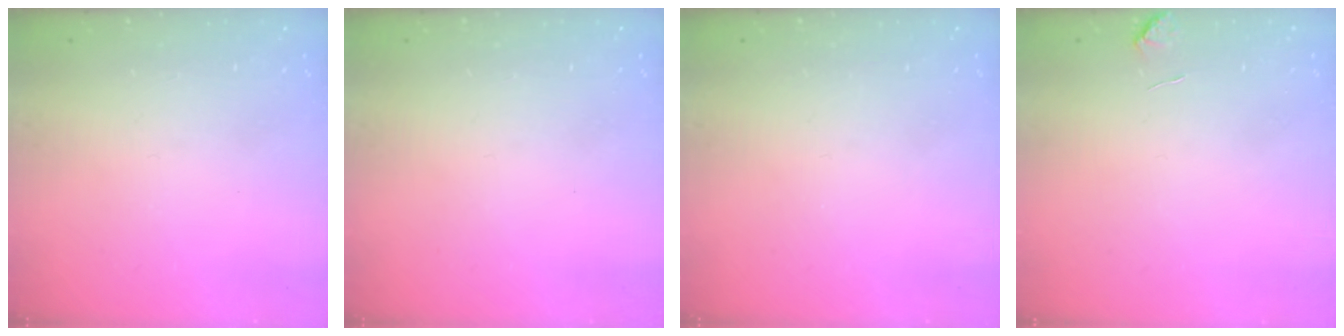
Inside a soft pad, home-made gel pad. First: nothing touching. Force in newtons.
{"total": 0.0}
{"total": 0.0}
{"total": 0.8, "press": 0.4, "slide": 0.7}